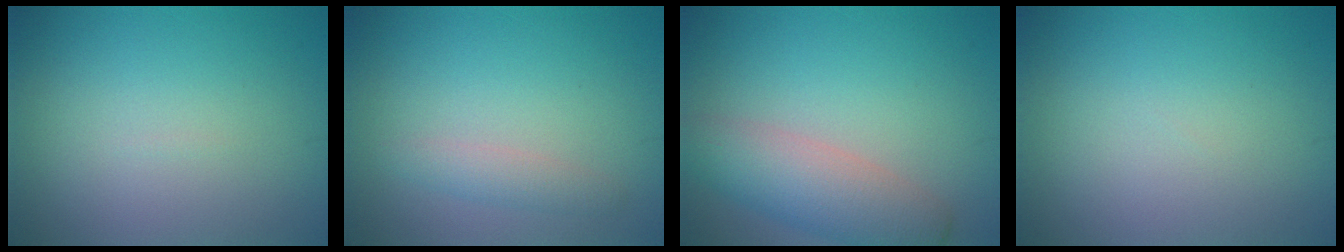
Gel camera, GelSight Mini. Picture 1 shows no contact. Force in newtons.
{"total": 1.6, "press": 1.6, "slide": 0.0}
{"total": 4.5, "press": 4.5, "slide": 0.3}
{"total": 0.0}